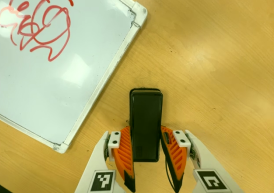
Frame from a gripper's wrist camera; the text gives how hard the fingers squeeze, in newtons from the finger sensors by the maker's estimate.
{"total": 0.0}